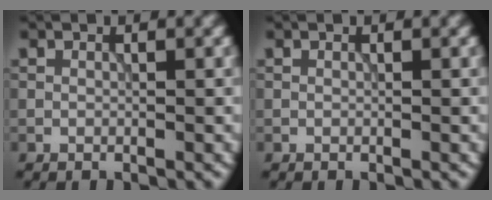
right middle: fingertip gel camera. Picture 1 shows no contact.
{"total": 0.0}